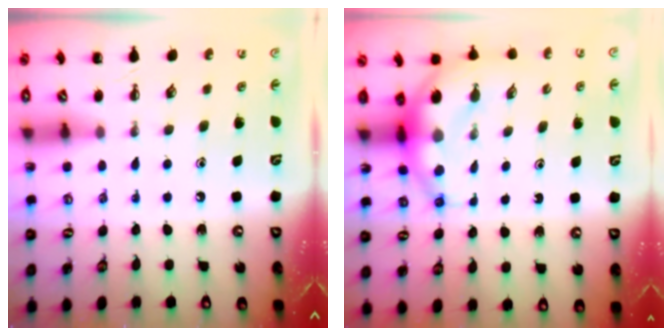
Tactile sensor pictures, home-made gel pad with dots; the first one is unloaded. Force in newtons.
{"total": 7.1, "press": 6.9, "slide": 1.6}